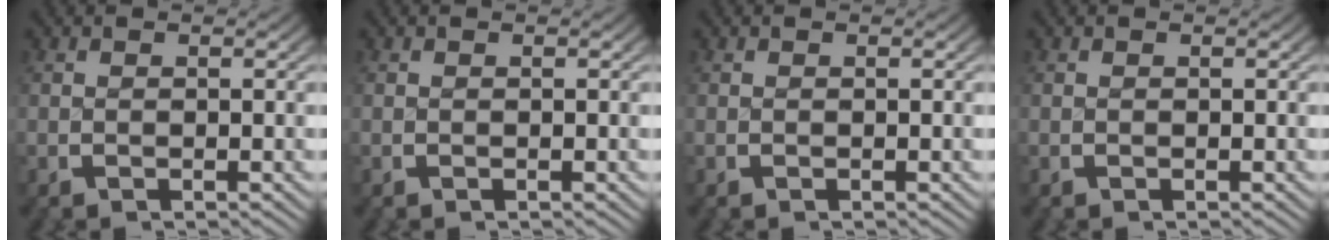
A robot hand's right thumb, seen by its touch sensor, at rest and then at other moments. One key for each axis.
{"total": 0.0}
{"total": 0.0}
{"total": 0.0}